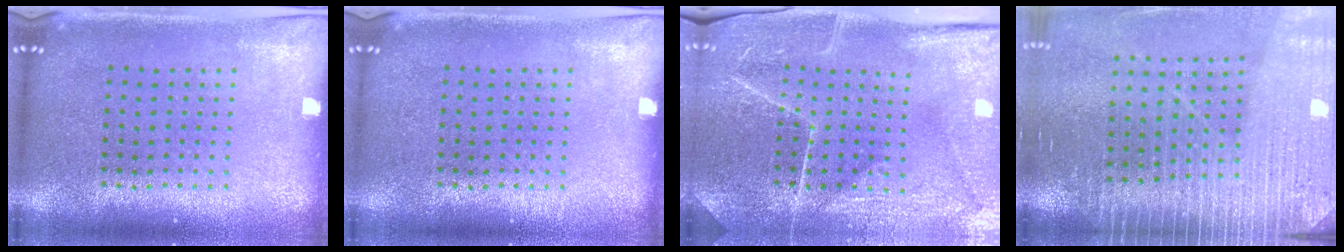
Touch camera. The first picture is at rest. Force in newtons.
{"total": 0.0}
{"total": 4.0, "press": 4.0, "slide": 0.6}
{"total": 3.5, "press": 3.5, "slide": 0.5}